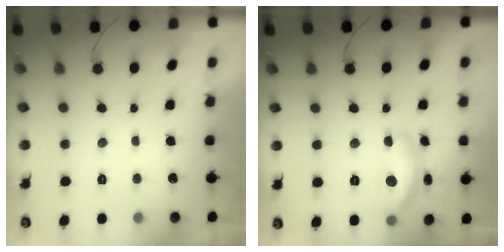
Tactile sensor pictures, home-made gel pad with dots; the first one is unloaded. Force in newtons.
{"total": 12.3, "press": 12.3, "slide": 0.9}